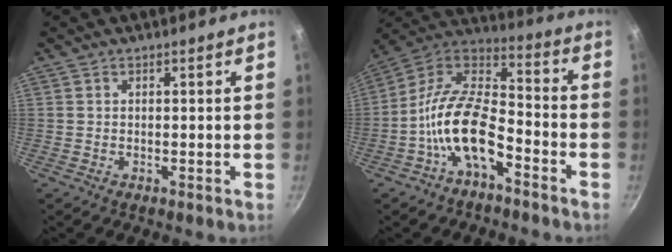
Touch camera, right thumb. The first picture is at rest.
{"total": 15.3, "force": [-6.6, 7.6, 11.5], "torque": [-0.201, 0.066, -0.147]}